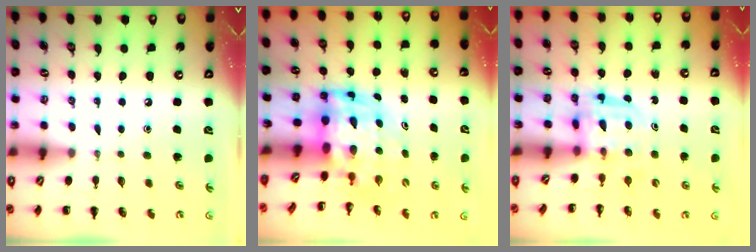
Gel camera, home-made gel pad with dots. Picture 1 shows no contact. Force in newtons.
{"total": 5.8, "press": 5.6, "slide": 1.4}
{"total": 3.3, "press": 3.3, "slide": 0.2}